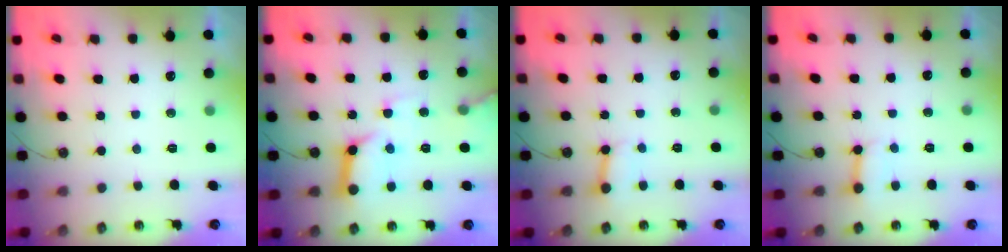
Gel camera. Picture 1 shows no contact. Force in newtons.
{"total": 15.1, "press": 15.0, "slide": 1.8}
{"total": 2.9, "press": 2.9, "slide": 0.2}
{"total": 3.6, "press": 3.6, "slide": 0.4}